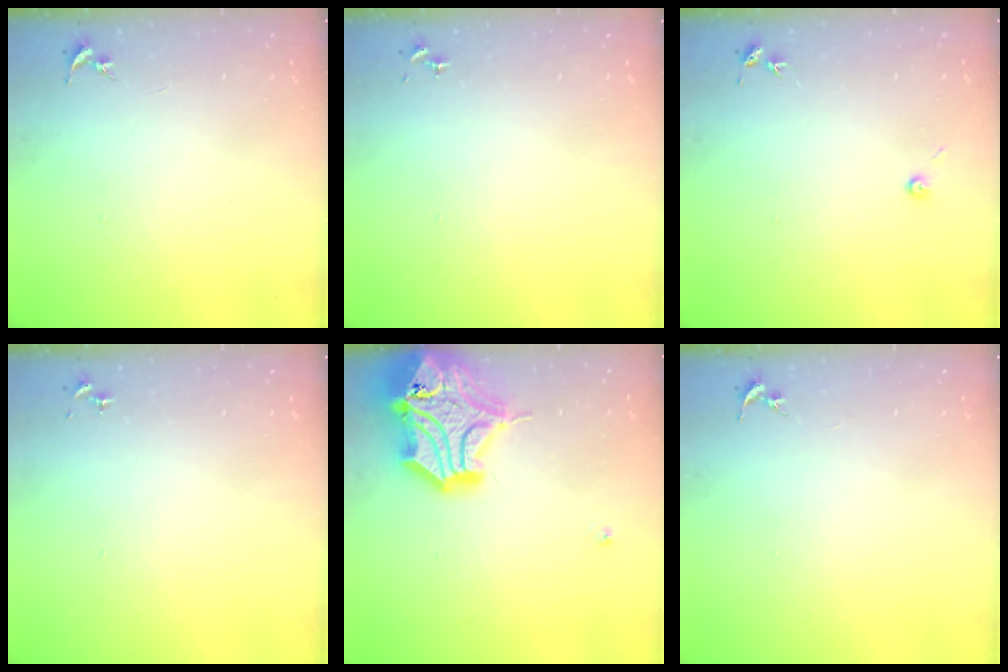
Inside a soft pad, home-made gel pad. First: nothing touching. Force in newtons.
{"total": 0.0}
{"total": 3.0, "press": 3.0, "slide": 0.3}
{"total": 0.0}
{"total": 23.5, "press": 23.3, "slide": 3.4}
{"total": 0.0}